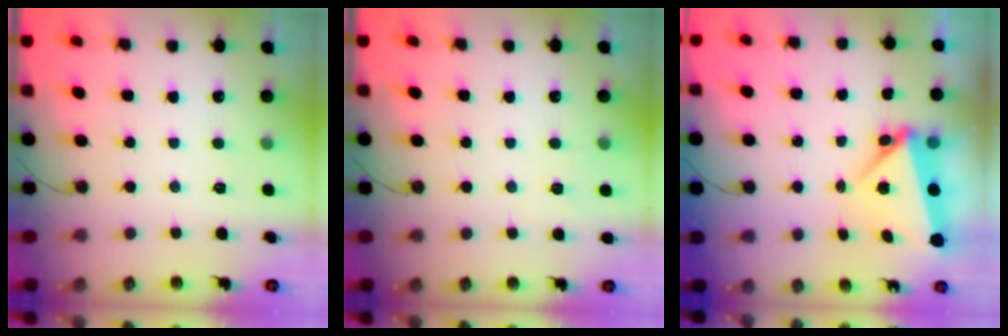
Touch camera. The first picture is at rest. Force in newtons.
{"total": 3.7, "press": 2.6, "slide": 2.6}
{"total": 5.8, "press": 5.6, "slide": 1.6}